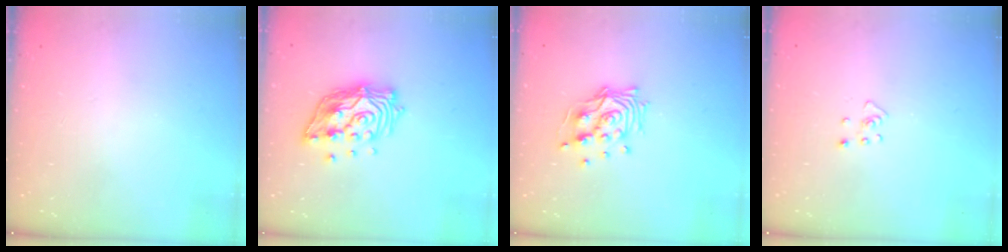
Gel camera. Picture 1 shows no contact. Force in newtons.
{"total": 14.3, "press": 14.1, "slide": 2.0}
{"total": 12.5, "press": 12.4, "slide": 1.5}
{"total": 3.6, "press": 3.6, "slide": 0.2}